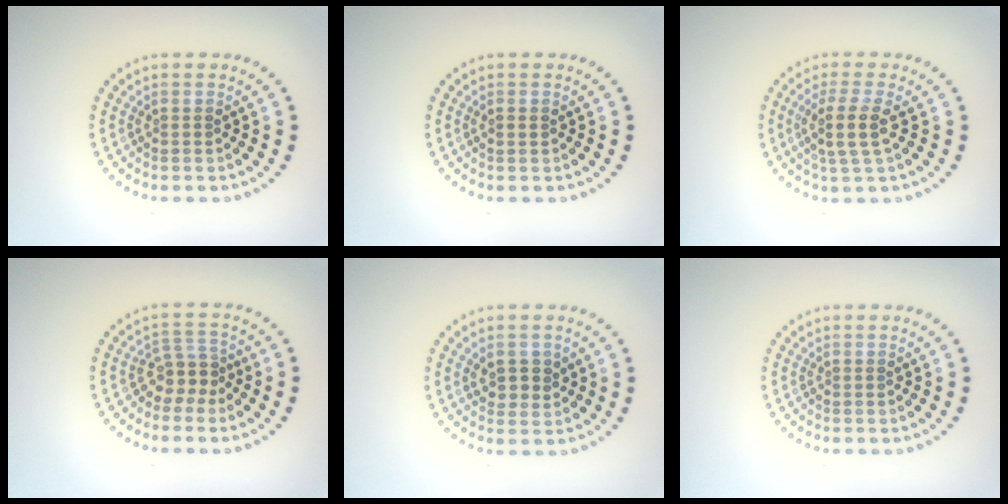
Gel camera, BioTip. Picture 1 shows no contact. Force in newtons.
{"total": 0.8, "press": 0.8, "slide": 0.1}
{"total": 3.0, "press": 2.5, "slide": 1.6}
{"total": 2.7, "press": 2.0, "slide": 1.8}
{"total": 2.3, "press": 2.2, "slide": 0.7}
{"total": 0.0}